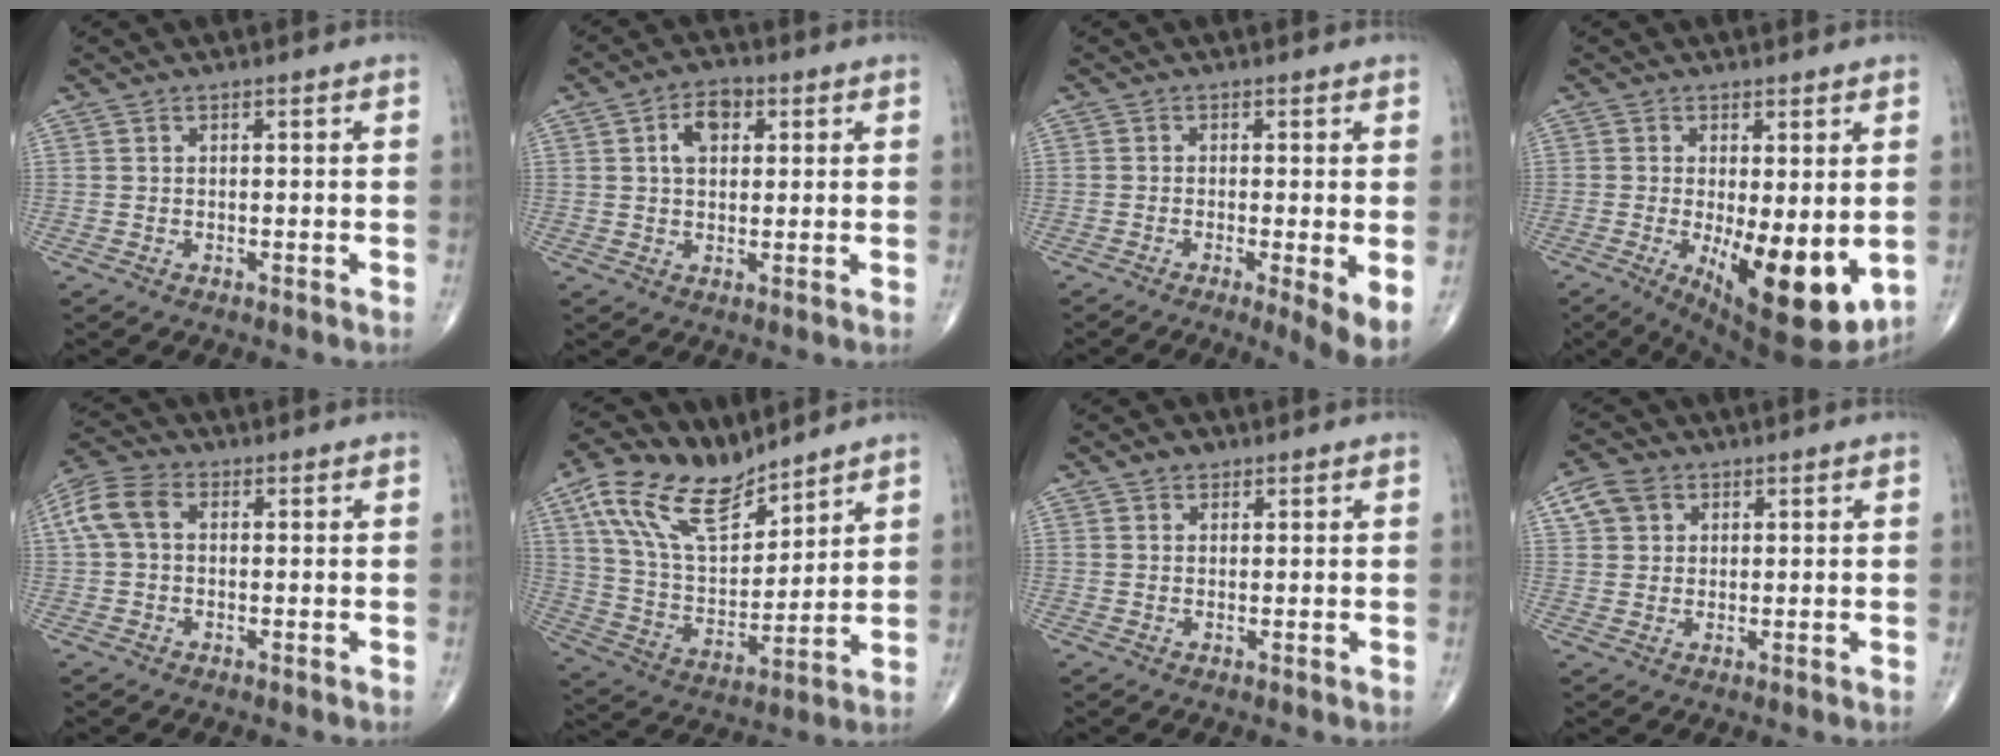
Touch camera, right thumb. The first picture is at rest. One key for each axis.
{"total": 6.2, "fx": 1.9, "fy": 3.9, "fz": 4.4, "tx": -0.058, "ty": 0.004, "tz": 0.029}
{"total": 5.6, "fx": -1.1, "fy": 0.8, "fz": 5.5, "tx": -0.093, "ty": -0.019, "tz": -0.023}
{"total": 14.3, "fx": -2.5, "fy": 5.2, "fz": 13.0, "tx": -0.189, "ty": -0.031, "tz": -0.020}
{"total": 7.2, "fx": 1.2, "fy": 4.9, "fz": 5.2, "tx": -0.118, "ty": 0.026, "tz": 0.019}
{"total": 17.0, "fx": 11.7, "fy": 7.7, "fz": 9.6, "tx": -0.153, "ty": -0.045, "tz": 0.233}
{"total": 2.1, "fx": 1.3, "fy": 1.4, "fz": 0.7, "tx": 0.001, "ty": -0.004, "tz": 0.017}
{"total": 5.2, "fx": 2.2, "fy": 4.1, "fz": 2.3, "tx": -0.030, "ty": 0.002, "tz": 0.042}